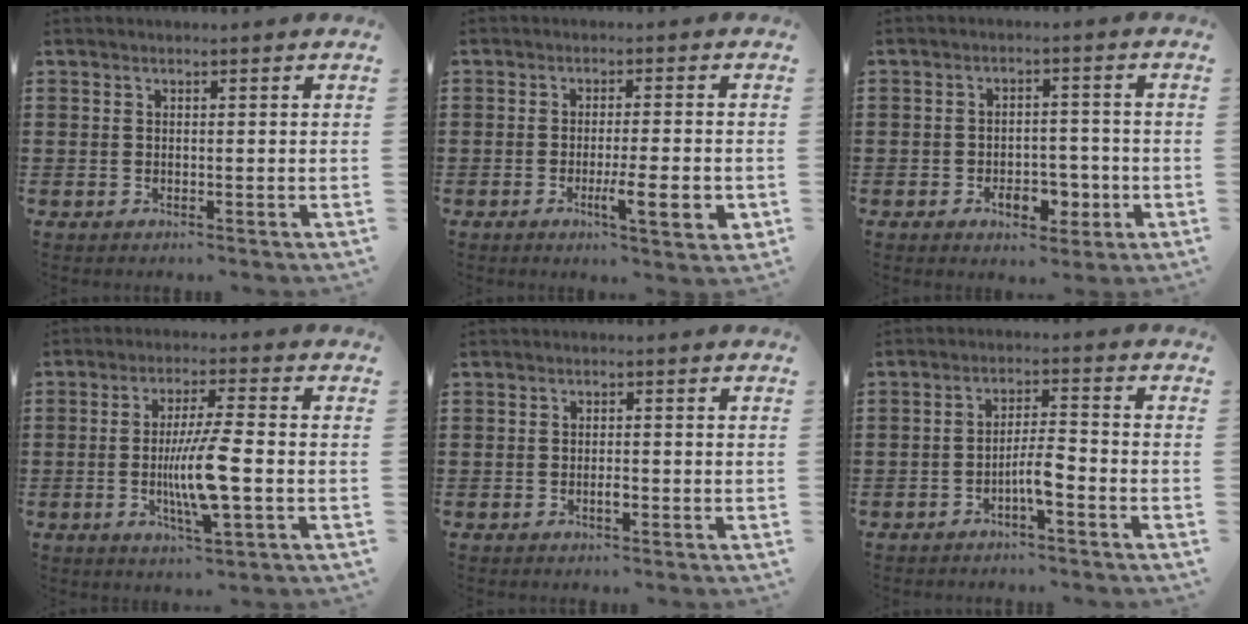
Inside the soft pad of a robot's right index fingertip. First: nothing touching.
{"total": 7.1, "force": [-2.2, 1.2, 6.7], "torque": [-0.103, -0.013, -0.036]}
{"total": 5.7, "force": [-2.5, 3.4, 3.8], "torque": [-0.043, 0.006, -0.046]}
{"total": 8.9, "force": [-1.8, 1.1, 8.7], "torque": [-0.165, -0.012, -0.036]}
{"total": 1.5, "force": [-0.5, 0.5, 1.3], "torque": [-0.026, -0.002, -0.009]}
{"total": 4.5, "force": [-2.1, 0.8, 3.9], "torque": [-0.075, 0.004, -0.042]}